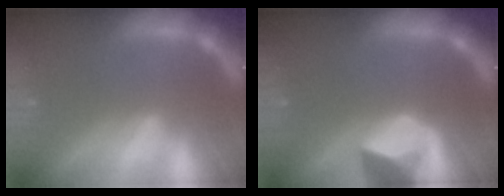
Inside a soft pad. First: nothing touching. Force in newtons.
{"total": 4.9}